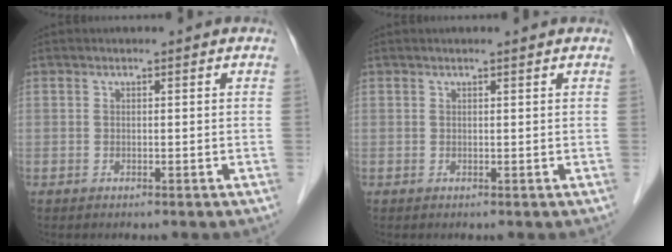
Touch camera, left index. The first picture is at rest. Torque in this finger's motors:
{"motor_torque": [0.37, -0.35, 0.08, 0.01]}